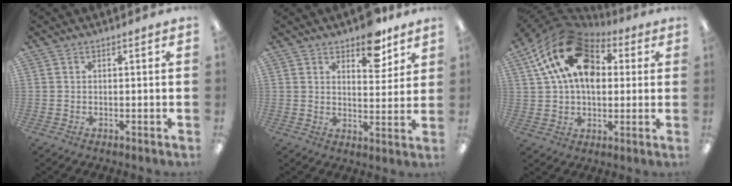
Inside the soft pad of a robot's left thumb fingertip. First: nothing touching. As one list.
[{"total": 9.7, "force": [7.0, 4.7, 4.9], "torque": [-0.043, -0.041, 0.118]}, {"total": 19.8, "force": [6.6, 13.3, 13.1], "torque": [-0.255, -0.012, 0.117]}]